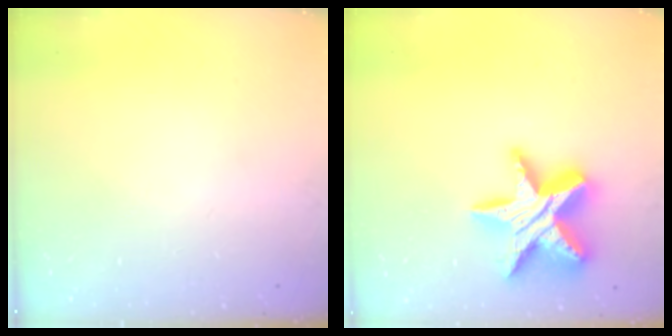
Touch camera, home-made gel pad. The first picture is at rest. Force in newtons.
{"total": 19.4, "press": 19.4, "slide": 1.4}